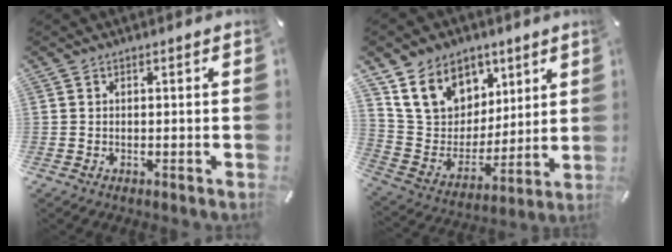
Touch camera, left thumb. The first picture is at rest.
{"total": 15.1, "force": [8.1, 11.8, 4.8], "torque": [-0.099, -0.043, 0.164]}